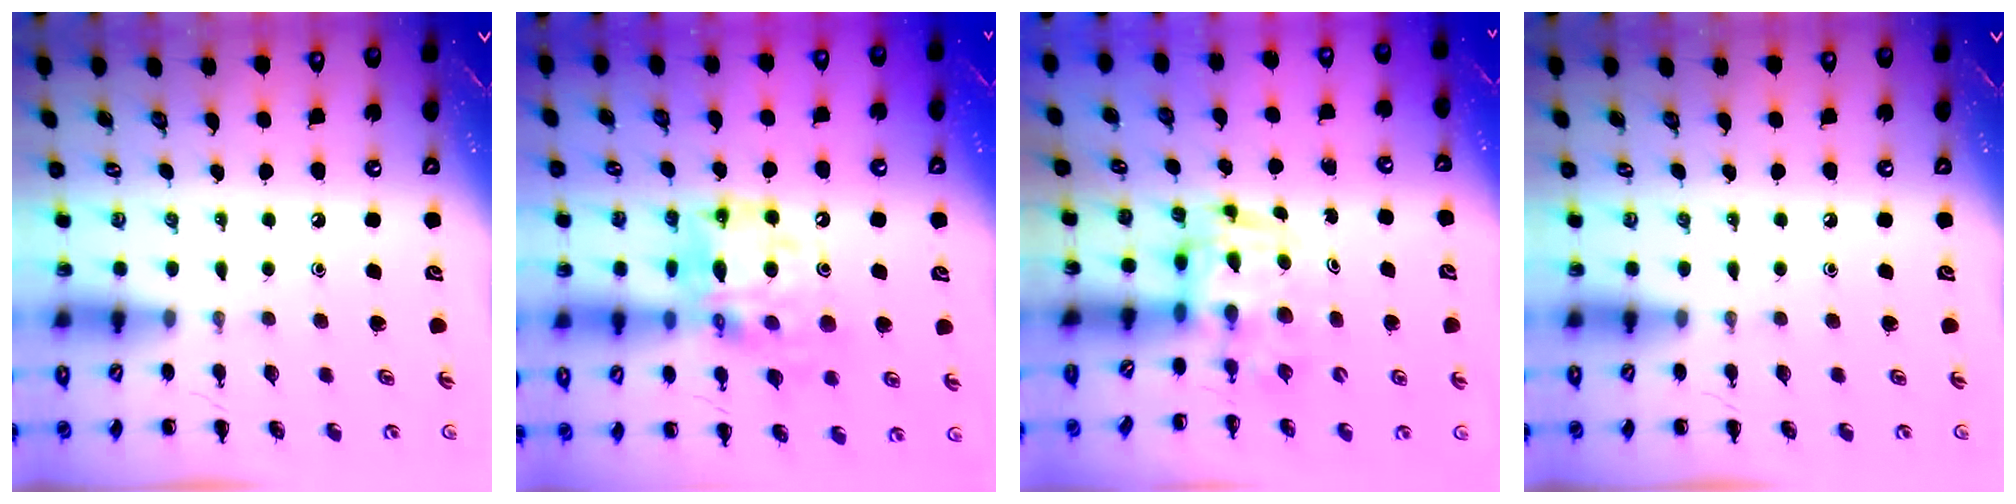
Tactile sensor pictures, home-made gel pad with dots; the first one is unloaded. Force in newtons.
{"total": 15.5, "press": 14.9, "slide": 4.2}
{"total": 3.0, "press": 3.0, "slide": 0.5}
{"total": 0.0}